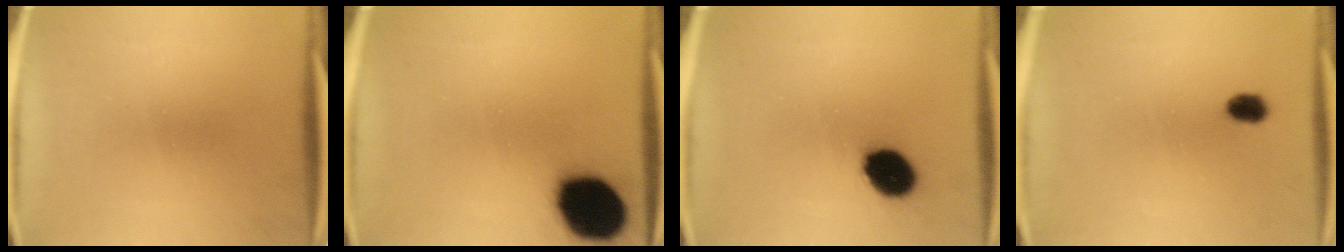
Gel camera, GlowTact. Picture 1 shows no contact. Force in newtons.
{"total": 19.0}
{"total": 10.6}
{"total": 2.6}